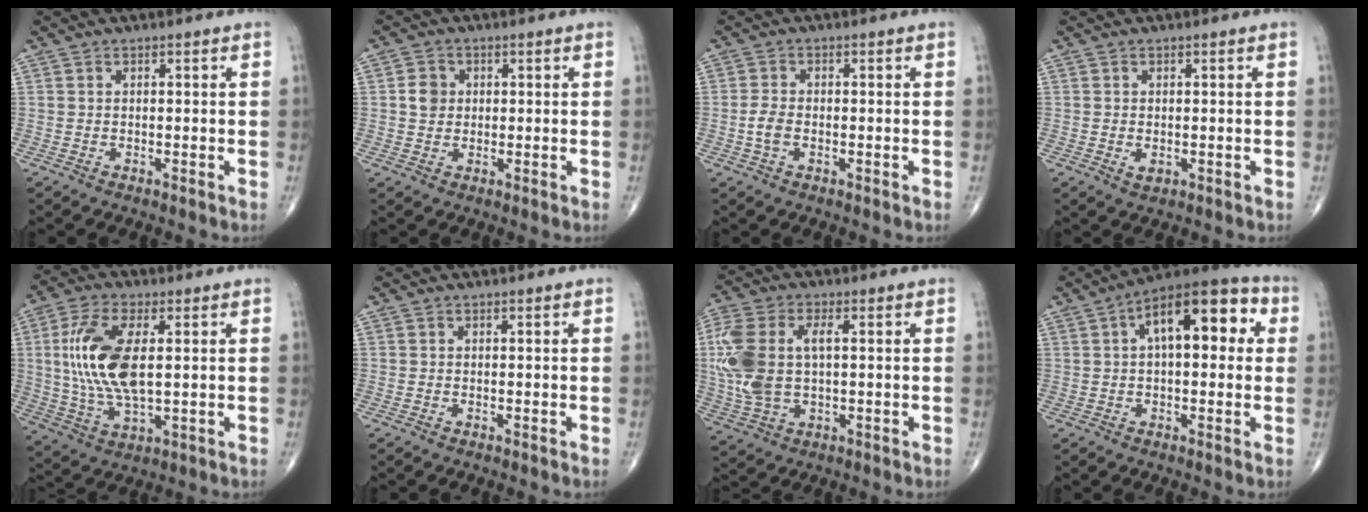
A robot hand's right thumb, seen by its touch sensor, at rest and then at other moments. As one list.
[{"total": 3.5, "force": [0.5, 3.1, 1.6], "torque": [-0.014, 0.002, 0.005]}, {"total": 3.0, "force": [-0.7, 1.7, 2.3], "torque": [-0.052, 0.006, -0.014]}, {"total": 1.6, "force": [-0.2, 1.0, 1.2], "torque": [-0.018, -0.003, 0.000]}, {"total": 14.8, "force": [2.0, 6.6, 13.1], "torque": [-0.274, -0.009, 0.041]}, {"total": 0.0}, {"total": 14.6, "force": [1.3, 8.1, 12.1], "torque": [-0.297, 0.010, 0.030]}, {"total": 15.7, "force": [3.8, 7.3, 13.4], "torque": [-0.170, 0.032, 0.048]}]